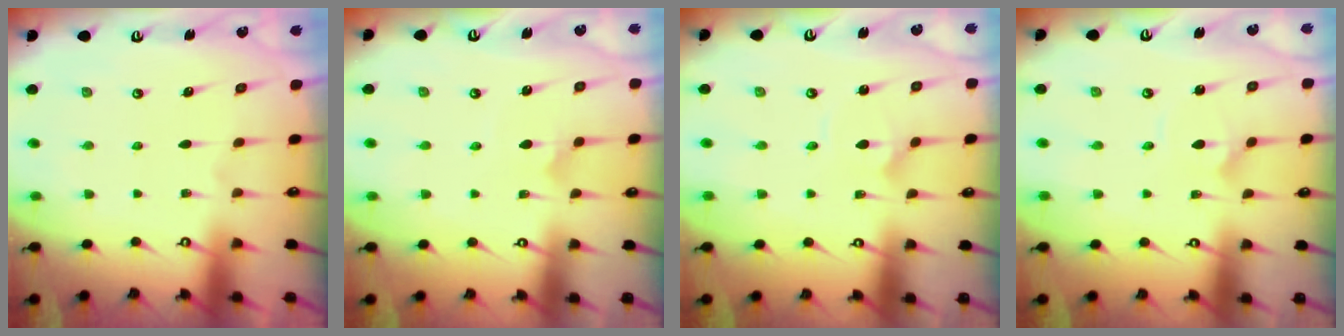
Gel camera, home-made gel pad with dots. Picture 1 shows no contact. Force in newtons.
{"total": 3.0, "press": 3.0, "slide": 0.2}
{"total": 2.5, "press": 2.5, "slide": 0.1}
{"total": 2.5, "press": 2.5, "slide": 0.1}